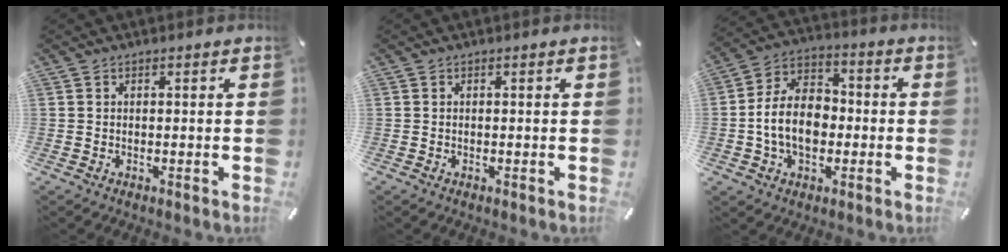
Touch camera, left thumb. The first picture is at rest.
{"total": 0.0}
{"total": 11.8, "force": [-2.2, 8.8, 7.6], "torque": [-0.168, 0.018, -0.043]}